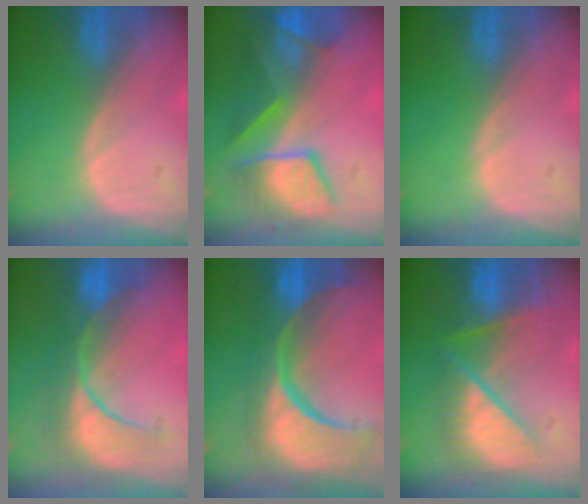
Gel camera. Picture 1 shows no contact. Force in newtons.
{"total": 8.6, "press": 8.2, "slide": 2.6}
{"total": 0.0}
{"total": 8.3, "press": 8.3, "slide": 0.1}
{"total": 15.4, "press": 12.1, "slide": 9.5}
{"total": 8.0, "press": 8.0, "slide": 0.4}